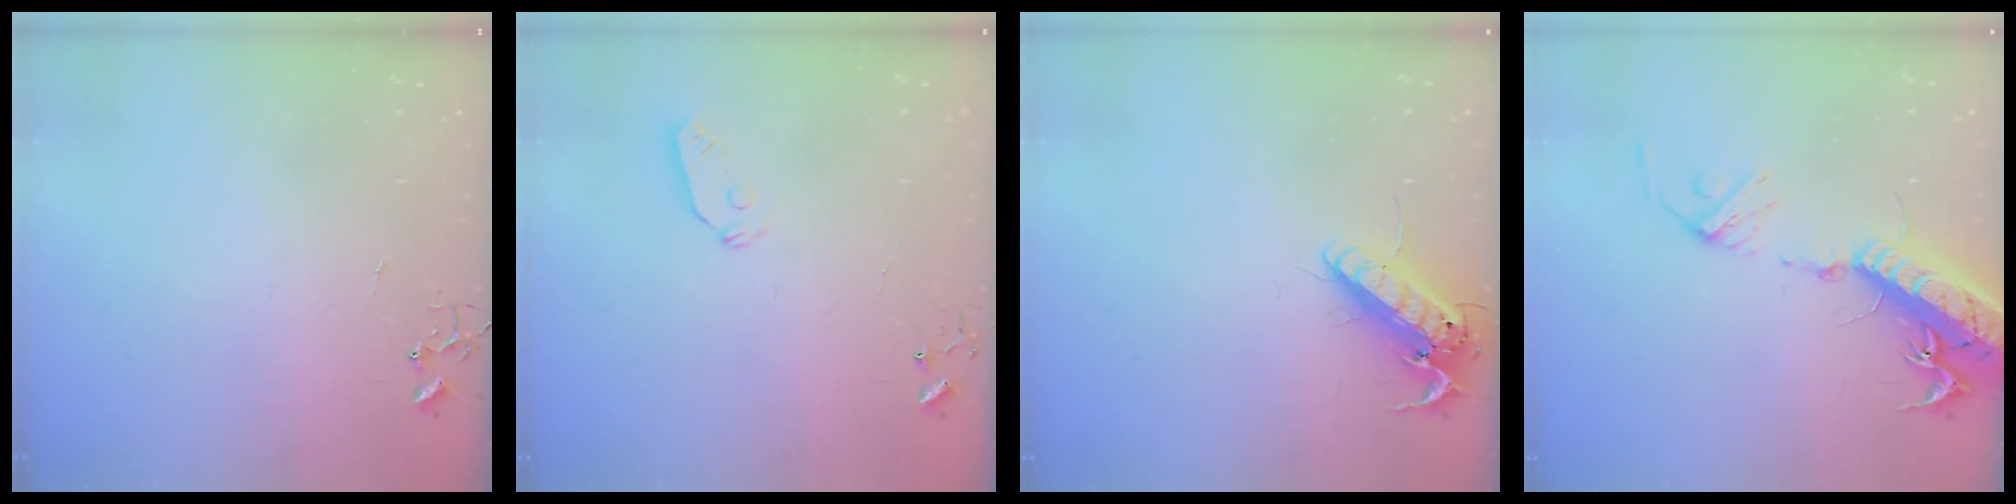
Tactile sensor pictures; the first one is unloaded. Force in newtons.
{"total": 5.3, "press": 5.2, "slide": 0.3}
{"total": 13.8, "press": 13.6, "slide": 2.3}
{"total": 20.6, "press": 20.2, "slide": 4.3}